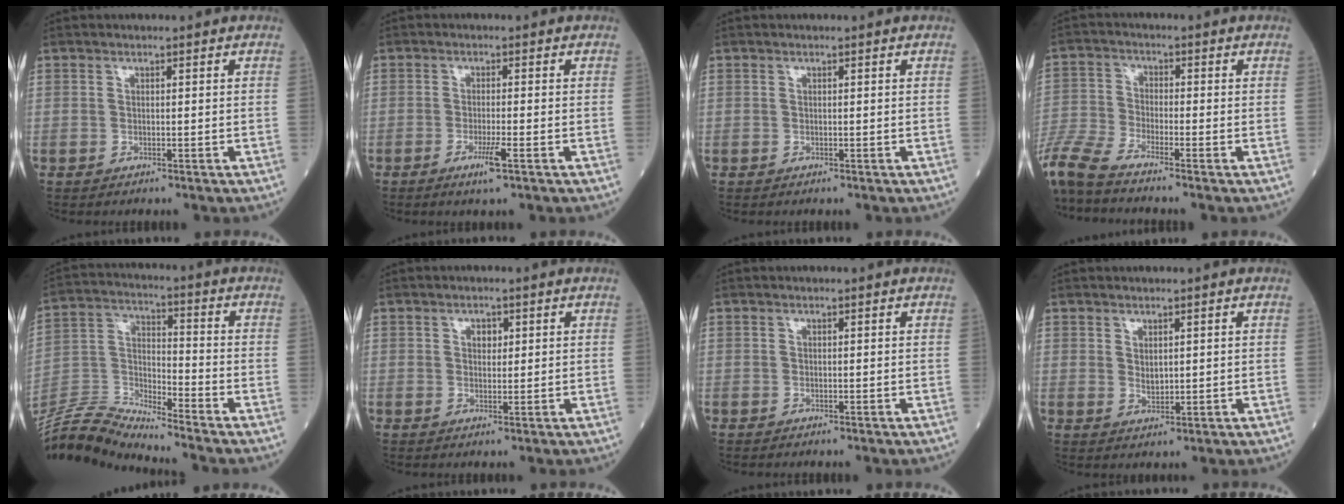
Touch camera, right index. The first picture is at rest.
{"total": 3.0, "force": [-1.5, -0.3, 2.5], "torque": [-0.051, -0.007, -0.027]}
{"total": 0.0}
{"total": 8.5, "force": [-7.6, -0.5, 3.6], "torque": [-0.087, -0.024, -0.158]}
{"total": 12.2, "force": [-12.0, -1.2, 2.1], "torque": [-0.053, 0.022, -0.235]}
{"total": 1.8, "force": [0.7, 1.2, 1.1], "torque": [-0.016, 0.001, 0.010]}
{"total": 0.0}
{"total": 1.7, "force": [0.6, 1.0, 1.3], "torque": [-0.024, -0.004, 0.016]}